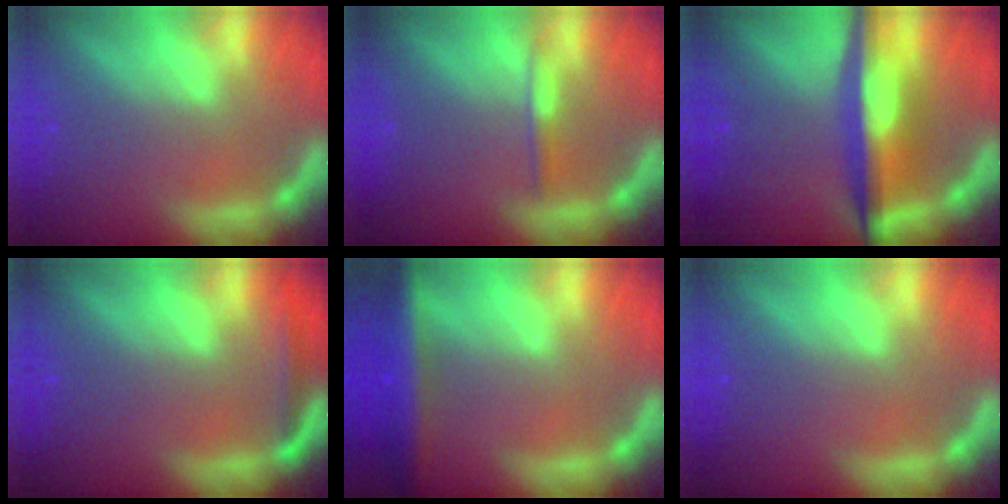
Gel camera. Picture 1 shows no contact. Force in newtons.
{"total": 1.4}
{"total": 7.6}
{"total": 1.9}
{"total": 6.5}
{"total": 0.0}